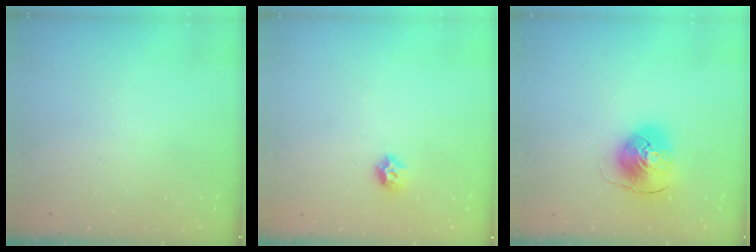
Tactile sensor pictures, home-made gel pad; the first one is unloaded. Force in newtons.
{"total": 6.4, "press": 6.3, "slide": 0.8}
{"total": 9.7, "press": 9.6, "slide": 1.3}